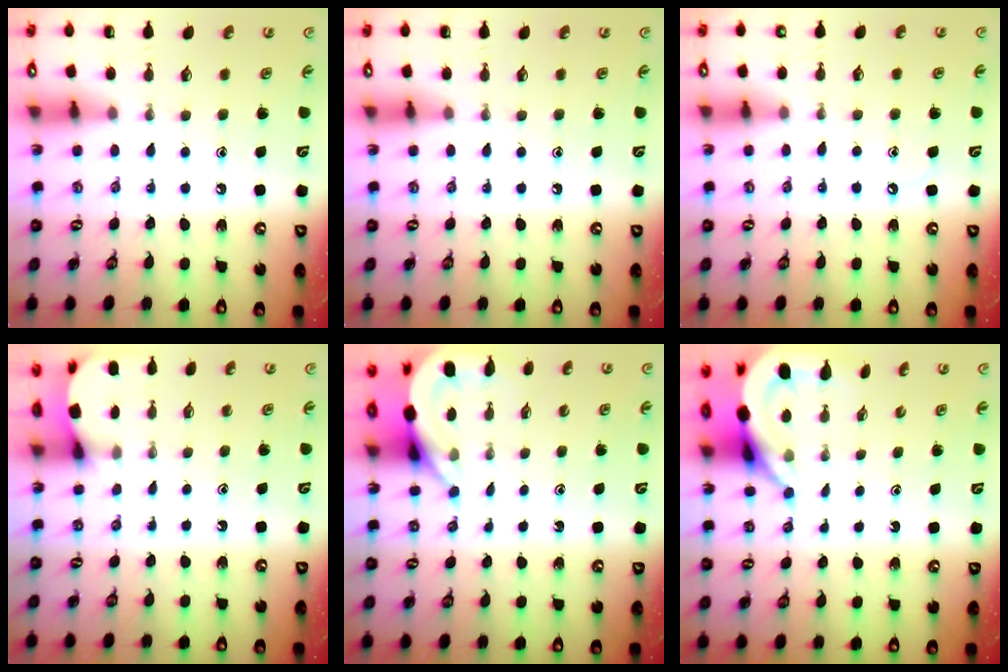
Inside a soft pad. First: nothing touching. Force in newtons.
{"total": 0.0}
{"total": 3.6, "press": 3.6, "slide": 0.4}
{"total": 2.4, "press": 2.4, "slide": 0.3}
{"total": 4.1, "press": 4.1, "slide": 0.5}
{"total": 5.9, "press": 5.9, "slide": 0.4}